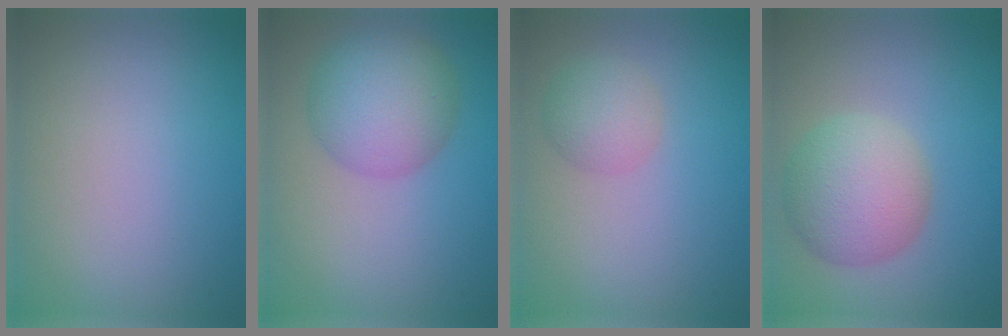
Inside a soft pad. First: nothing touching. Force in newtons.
{"total": 6.1, "press": 6.1, "slide": 0.3}
{"total": 2.6, "press": 2.6, "slide": 0.1}
{"total": 5.8, "press": 5.8, "slide": 0.4}